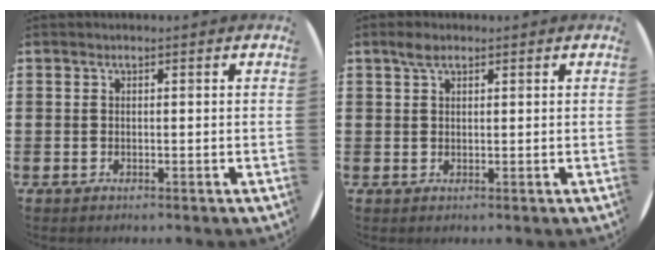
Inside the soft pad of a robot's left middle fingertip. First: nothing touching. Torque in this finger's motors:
{"motor_torque": [0.49, -0.40, -0.06, 0.00]}